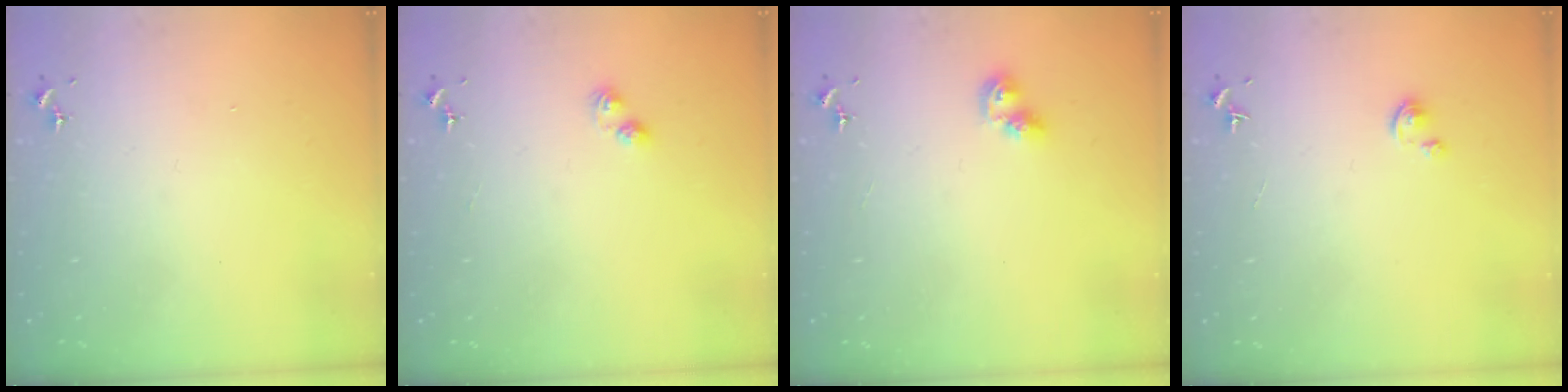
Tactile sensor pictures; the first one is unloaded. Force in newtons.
{"total": 3.6, "press": 3.6, "slide": 0.4}
{"total": 6.0, "press": 6.0, "slide": 0.3}
{"total": 2.7, "press": 2.7, "slide": 0.3}